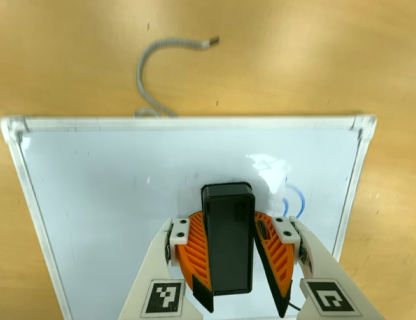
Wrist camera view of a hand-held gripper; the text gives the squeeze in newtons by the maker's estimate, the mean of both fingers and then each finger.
{"total": 13.2, "left": 15.3, "right": 11.1}